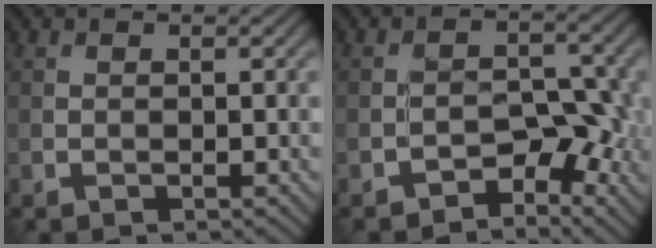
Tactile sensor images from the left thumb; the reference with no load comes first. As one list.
[{"total": 4.2, "force": [-2.6, 2.2, 2.5], "torque": [-0.024, 0.007, -0.041]}]